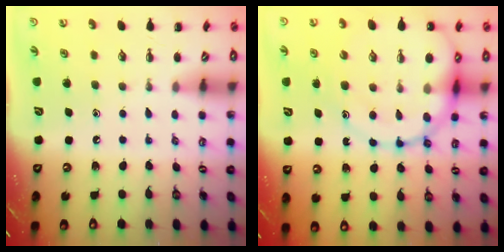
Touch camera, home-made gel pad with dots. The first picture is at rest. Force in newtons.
{"total": 19.4, "press": 19.2, "slide": 3.0}